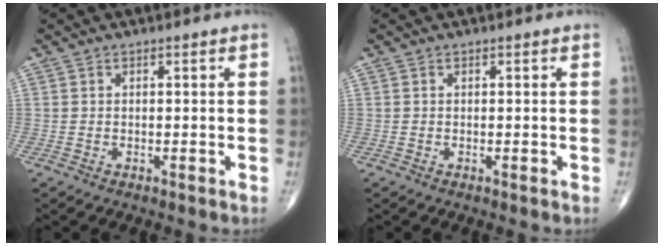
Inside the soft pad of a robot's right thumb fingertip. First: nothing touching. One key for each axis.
{"total": 0.0}